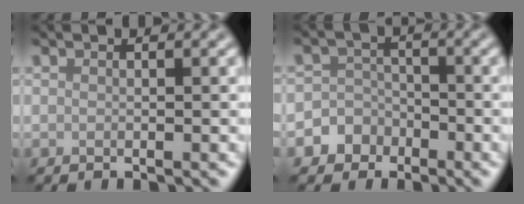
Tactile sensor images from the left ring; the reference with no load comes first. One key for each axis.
{"total": 4.3, "fx": -2.3, "fy": 3.6, "fz": 0.2, "tx": 0.030, "ty": 0.000, "tz": -0.057}